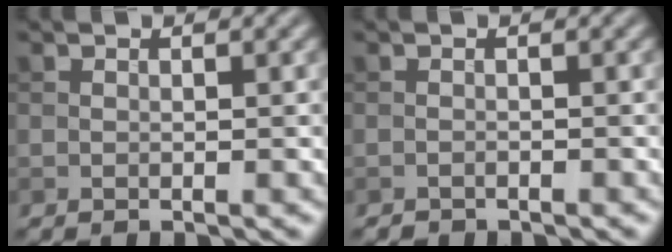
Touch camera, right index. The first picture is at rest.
{"total": 0.7, "force": [-0.7, 0.1, -0.1], "torque": [0.003, -0.002, -0.013]}